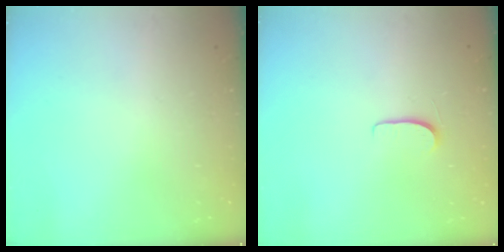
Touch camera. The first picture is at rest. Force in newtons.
{"total": 5.0, "press": 5.0, "slide": 0.5}